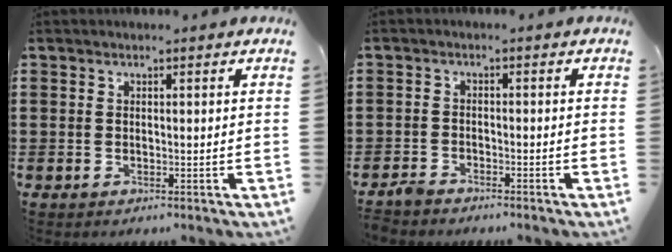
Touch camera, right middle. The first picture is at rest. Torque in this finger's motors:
{"motor_torque": [0.85, 1.19, -0.06, -0.01]}